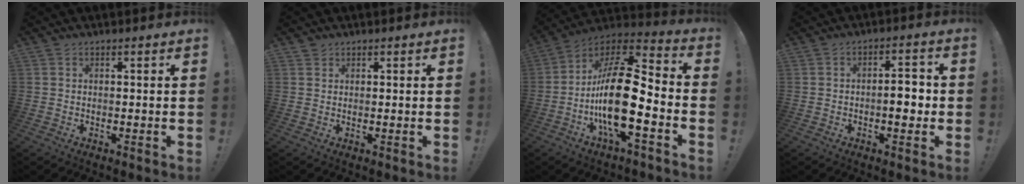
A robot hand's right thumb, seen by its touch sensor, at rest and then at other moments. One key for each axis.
{"total": 1.2, "fx": 1.0, "fy": 0.7, "fz": 0.0, "tx": 0.002, "ty": -0.002, "tz": 0.018}
{"total": 22.8, "fx": -4.9, "fy": 8.4, "fz": 20.7, "tx": -0.400, "ty": 0.022, "tz": -0.080}
{"total": 6.7, "fx": -1.3, "fy": 3.1, "fz": 5.8, "tx": -0.076, "ty": 0.010, "tz": -0.025}